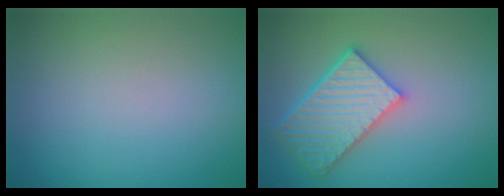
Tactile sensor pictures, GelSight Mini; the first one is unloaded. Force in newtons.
{"total": 5.2, "press": 4.6, "slide": 2.4}